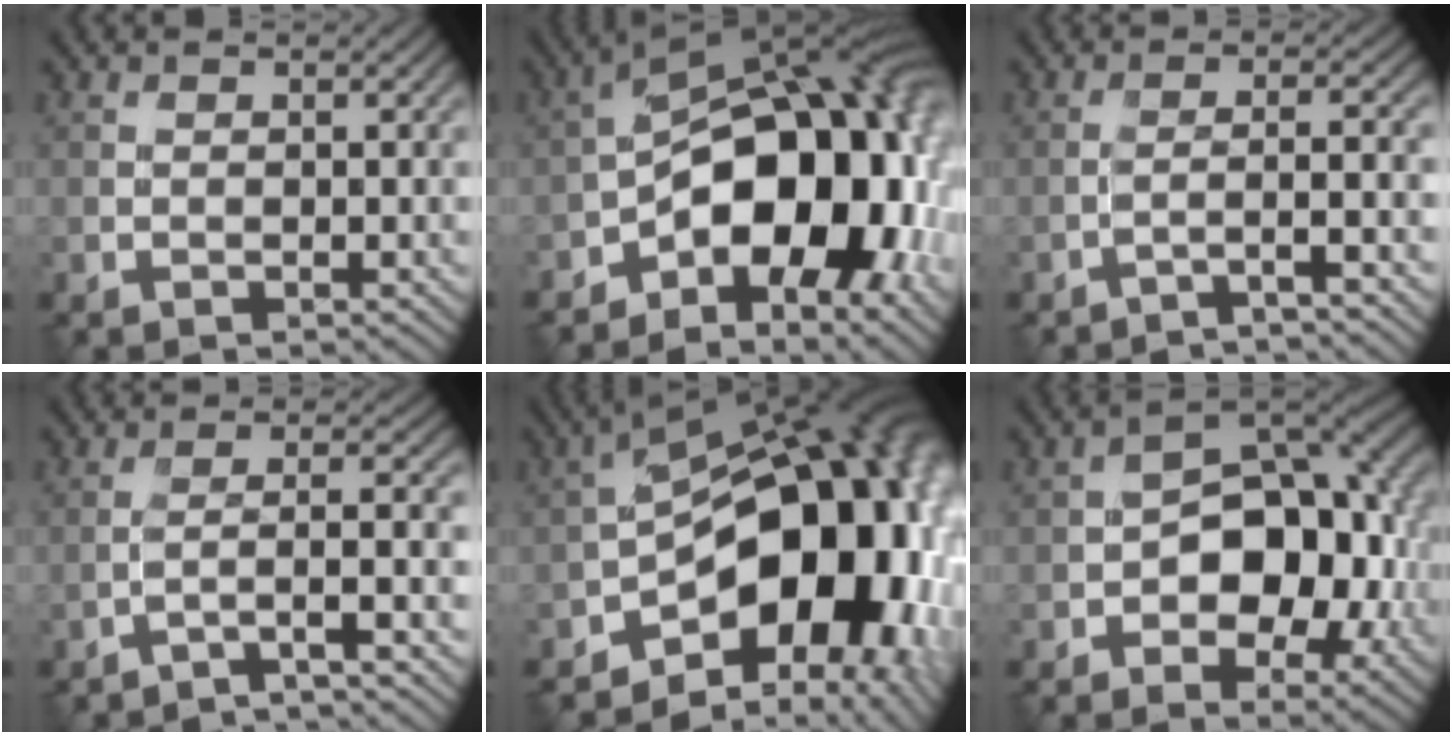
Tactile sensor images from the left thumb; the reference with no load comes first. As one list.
[{"total": 18.3, "force": [-5.1, 9.8, 14.6], "torque": [-0.196, -0.006, -0.086]}, {"total": 3.8, "force": [-2.4, 0.4, 3.0], "torque": [-0.030, 0.015, -0.067]}, {"total": 4.4, "force": [-2.8, 0.4, 3.4], "torque": [-0.036, 0.020, -0.074]}, {"total": 18.7, "force": [-5.6, 10.6, 14.3], "torque": [-0.178, -0.010, -0.085]}, {"total": 12.7, "force": [-2.0, 8.1, 9.6], "torque": [-0.116, 0.000, -0.035]}]